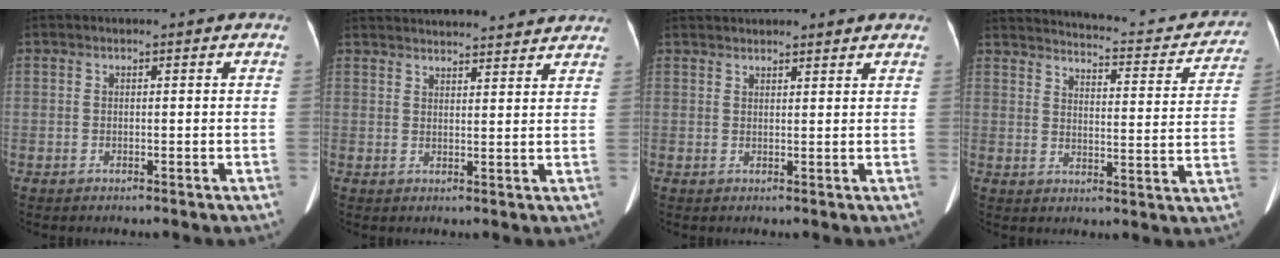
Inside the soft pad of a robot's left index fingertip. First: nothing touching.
{"total": 18.8, "force": [17.8, 2.5, 5.4], "torque": [-0.076, 0.013, 0.229]}
{"total": 7.8, "force": [7.2, 1.2, 2.7], "torque": [-0.028, 0.024, 0.086]}
{"total": 18.8, "force": [16.5, 4.7, 7.7], "torque": [-0.086, -0.016, 0.192]}